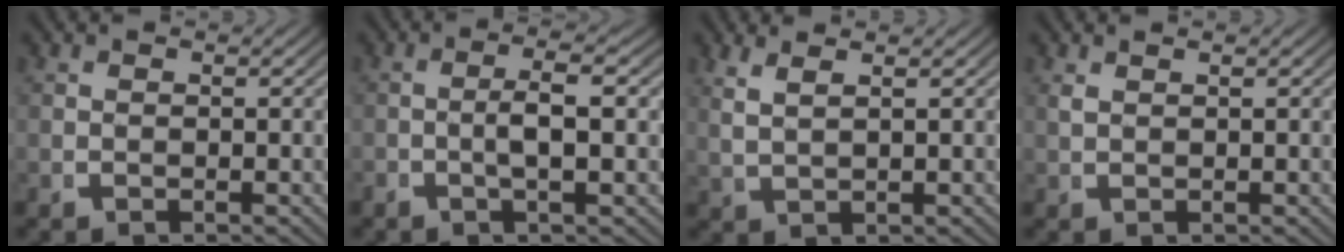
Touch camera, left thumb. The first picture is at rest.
{"total": 3.0, "force": [-0.3, 0.7, 2.9], "torque": [-0.069, -0.003, -0.006]}
{"total": 2.4, "force": [1.8, 0.5, 1.5], "torque": [-0.037, 0.002, 0.043]}
{"total": 0.8, "force": [0.8, -0.1, 0.3], "torque": [-0.010, 0.002, 0.021]}